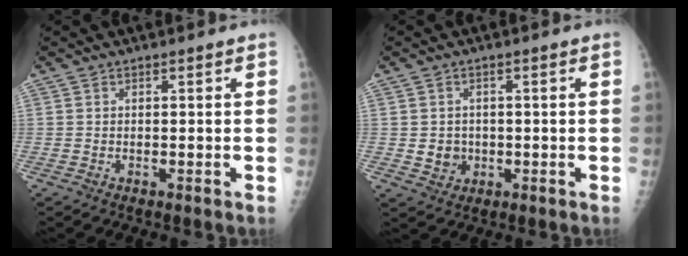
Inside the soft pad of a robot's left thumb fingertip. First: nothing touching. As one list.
[{"total": 3.6, "force": [-0.3, 3.3, 1.4], "torque": [-0.005, 0.001, 0.005]}]